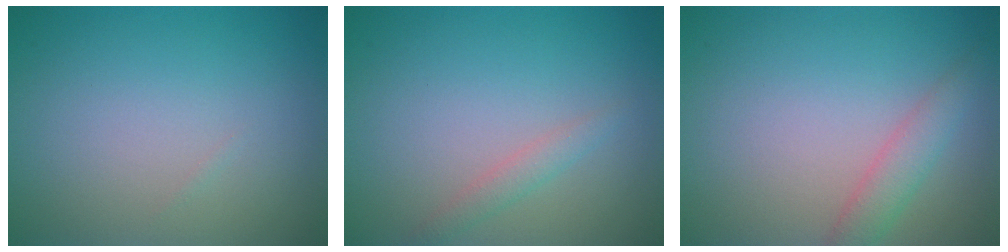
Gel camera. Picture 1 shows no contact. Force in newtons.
{"total": 1.3, "press": 1.3, "slide": 0.1}
{"total": 2.2, "press": 2.2, "slide": 0.2}